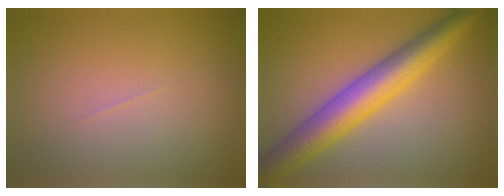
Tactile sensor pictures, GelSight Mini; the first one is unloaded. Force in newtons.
{"total": 7.2, "press": 7.2, "slide": 0.1}